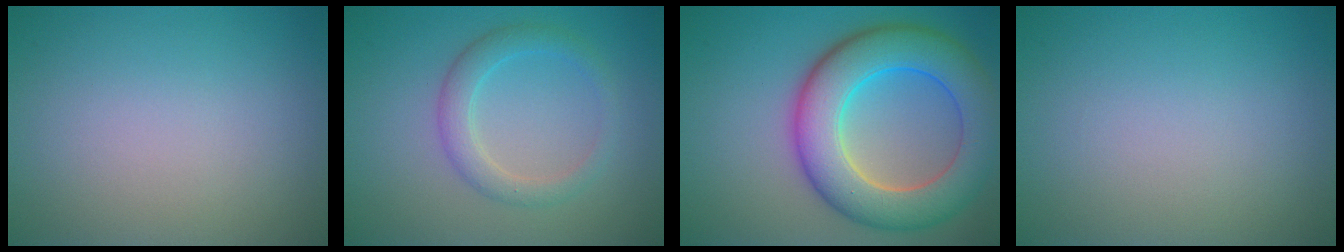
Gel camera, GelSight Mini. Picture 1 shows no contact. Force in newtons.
{"total": 2.8, "press": 2.8, "slide": 0.3}
{"total": 9.8, "press": 9.8, "slide": 0.1}
{"total": 0.0}